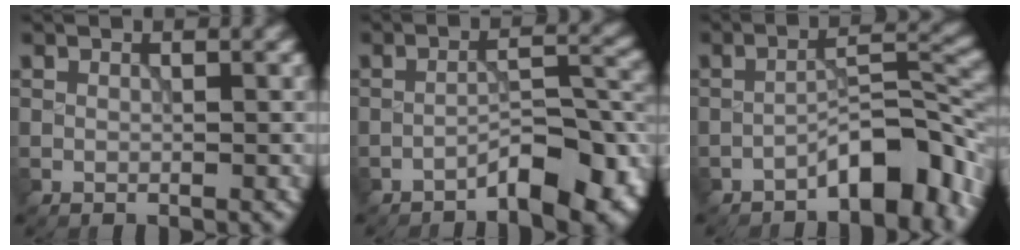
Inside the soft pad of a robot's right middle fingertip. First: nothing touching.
{"total": 6.7, "force": [-4.5, 2.0, 4.6], "torque": [-0.064, 0.013, -0.070]}
{"total": 6.4, "force": [-4.1, 2.0, 4.4], "torque": [-0.058, 0.020, -0.068]}